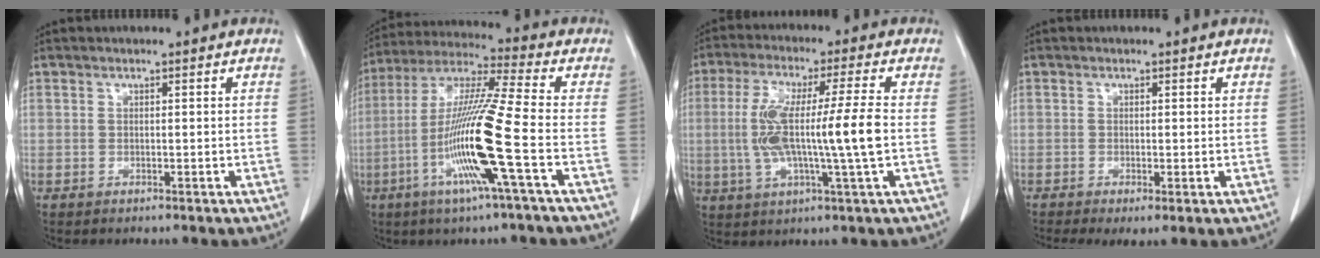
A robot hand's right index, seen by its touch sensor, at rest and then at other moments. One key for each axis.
{"total": 15.7, "fx": -4.7, "fy": -1.3, "fz": 14.9, "tx": -0.299, "ty": -0.014, "tz": -0.100}
{"total": 12.6, "fx": -0.4, "fy": 0.1, "fz": 12.6, "tx": -0.250, "ty": 0.007, "tz": -0.010}
{"total": 3.4, "fx": -1.4, "fy": 1.1, "fz": 2.9, "tx": -0.045, "ty": -0.012, "tz": -0.020}